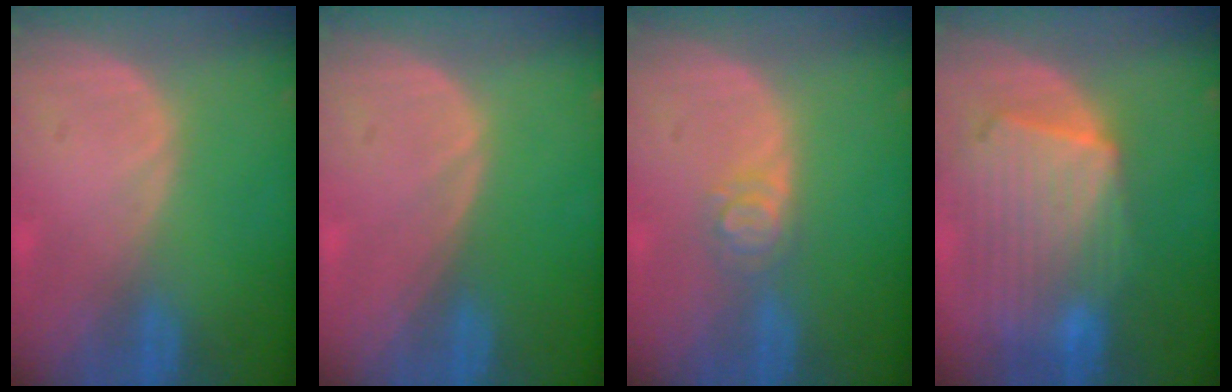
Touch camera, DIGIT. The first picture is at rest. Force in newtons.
{"total": 0.0}
{"total": 2.9, "press": 2.9, "slide": 0.3}
{"total": 10.8, "press": 9.4, "slide": 5.4}